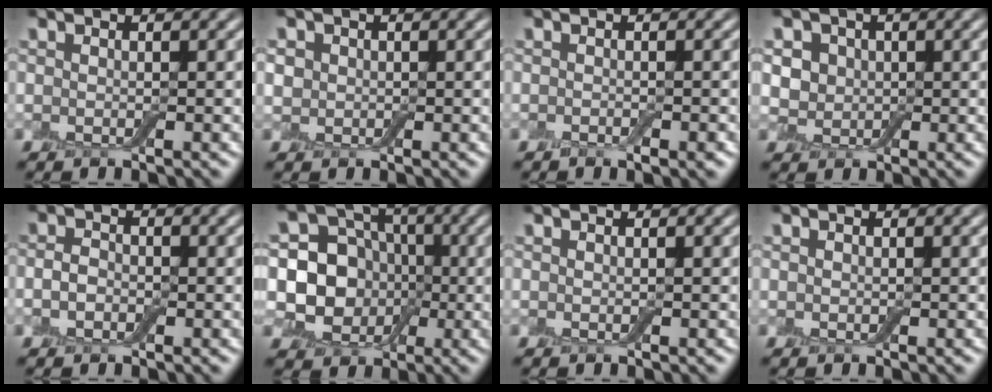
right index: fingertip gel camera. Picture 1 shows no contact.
{"total": 1.6, "force": [0.2, 1.5, 0.4], "torque": [-0.009, 0.001, -0.001]}
{"total": 1.2, "force": [-0.7, 0.4, 0.9], "torque": [-0.016, -0.004, -0.011]}
{"total": 3.5, "force": [0.9, 3.0, 1.5], "torque": [-0.022, 0.007, 0.004]}
{"total": 1.6, "force": [-0.4, 1.2, 0.9], "torque": [-0.019, 0.002, -0.015]}
{"total": 7.7, "force": [-0.4, 6.9, 3.4], "torque": [-0.043, -0.012, -0.031]}
{"total": 0.0}
{"total": 0.0}